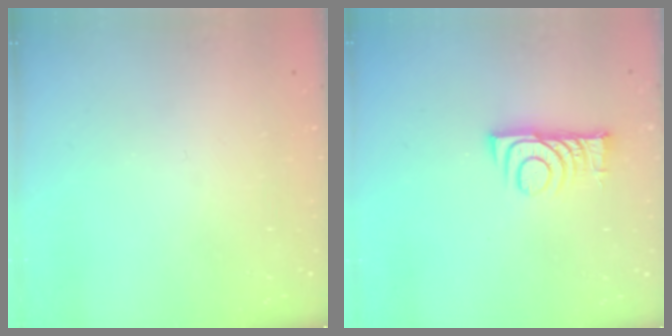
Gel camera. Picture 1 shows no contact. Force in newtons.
{"total": 8.1, "press": 8.1, "slide": 0.9}